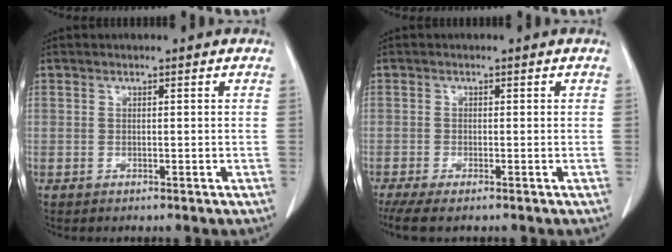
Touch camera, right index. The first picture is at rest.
{"total": 5.0, "force": [-3.7, 1.1, 3.2], "torque": [-0.055, -0.010, -0.063]}